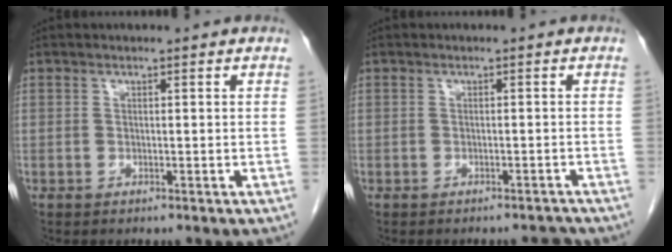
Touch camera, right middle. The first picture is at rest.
{"total": 2.2, "force": [-2.2, -0.1, 0.1], "torque": [0.006, -0.003, -0.026]}